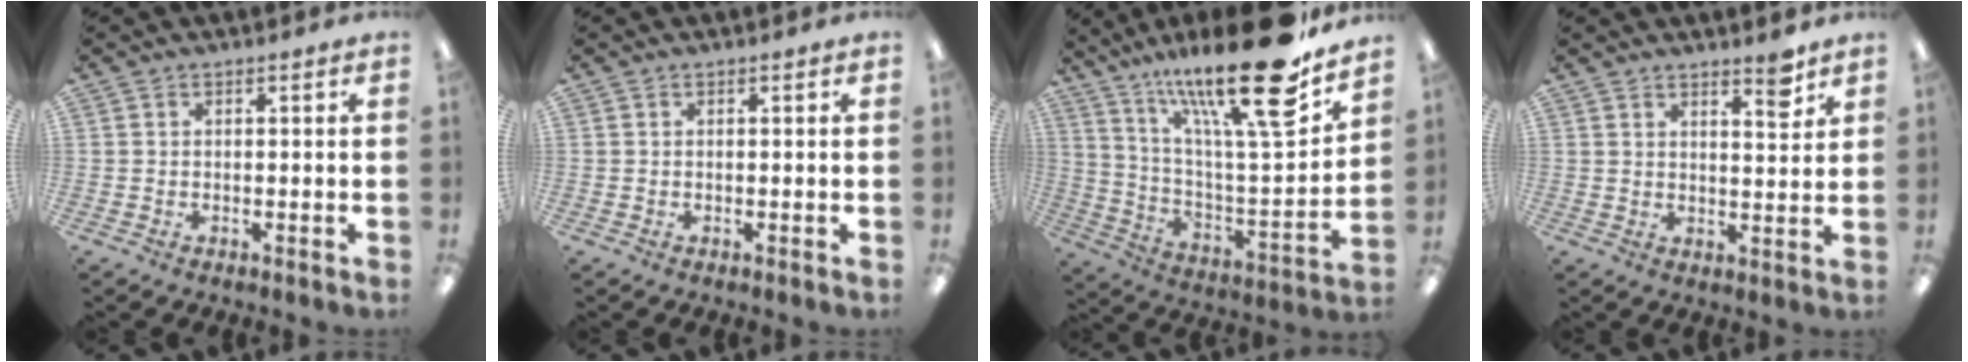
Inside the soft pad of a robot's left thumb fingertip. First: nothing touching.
{"total": 0.0}
{"total": 25.8, "force": [18.6, 4.8, 17.1], "torque": [-0.287, -0.121, 0.298]}
{"total": 4.9, "force": [4.0, 1.0, 2.7], "torque": [-0.022, -0.032, 0.061]}